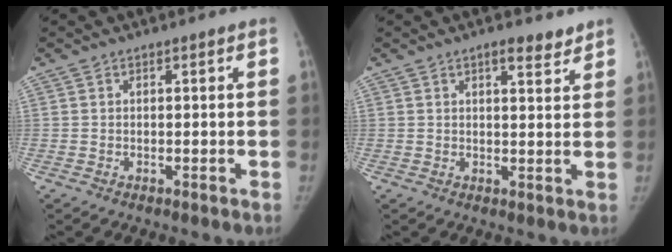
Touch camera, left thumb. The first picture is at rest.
{"total": 4.0, "force": [3.0, 1.4, 2.4], "torque": [-0.022, -0.018, 0.041]}